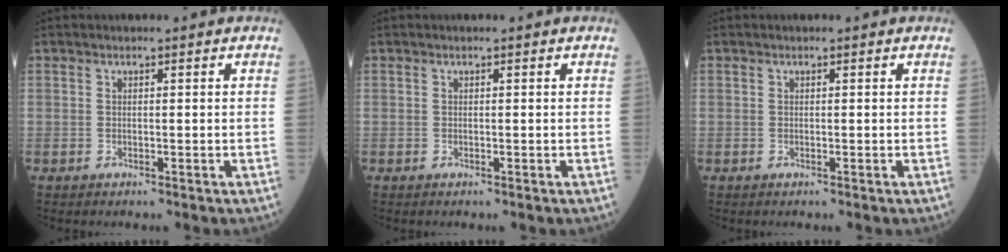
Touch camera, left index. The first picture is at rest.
{"total": 0.0}
{"total": 0.0}